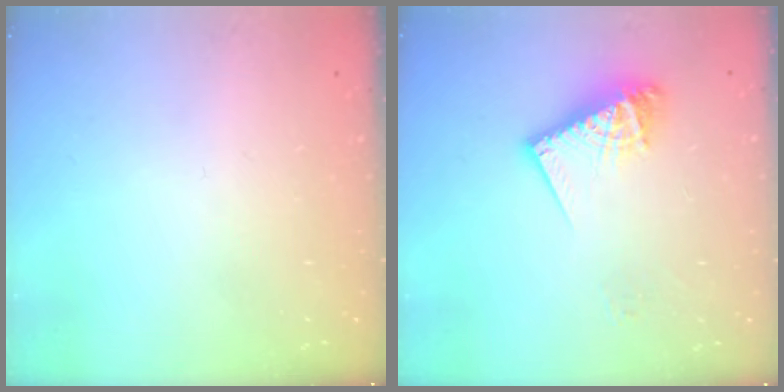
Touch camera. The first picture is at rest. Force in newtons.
{"total": 11.5, "press": 11.5, "slide": 1.2}